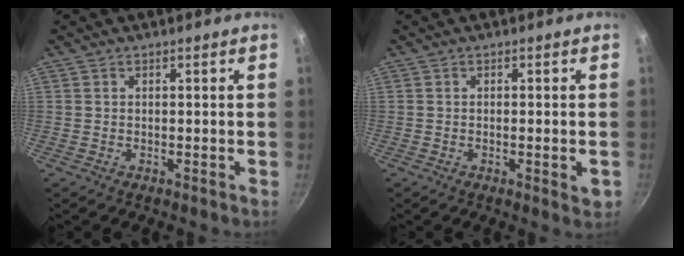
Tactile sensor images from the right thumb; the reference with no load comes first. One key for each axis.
{"total": 2.9, "fx": -0.7, "fy": 0.7, "fz": 2.7, "tx": -0.040, "ty": -0.004, "tz": -0.012}